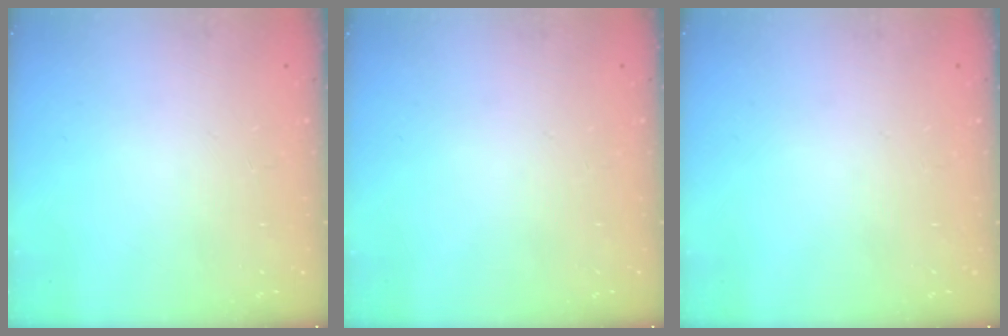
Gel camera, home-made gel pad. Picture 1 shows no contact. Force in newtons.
{"total": 0.0}
{"total": 0.0}